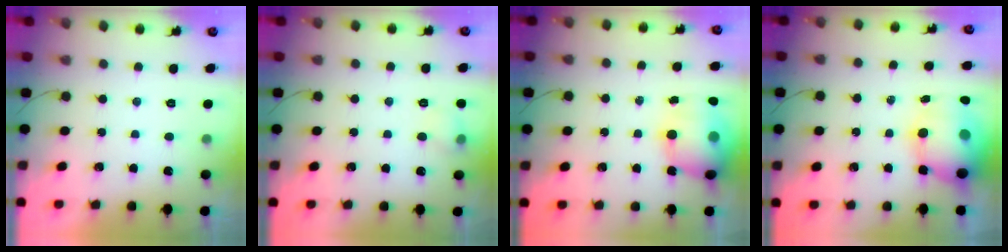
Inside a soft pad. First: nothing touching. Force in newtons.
{"total": 6.0, "press": 5.8, "slide": 1.5}
{"total": 14.5, "press": 14.1, "slide": 3.3}
{"total": 13.9, "press": 13.4, "slide": 3.4}